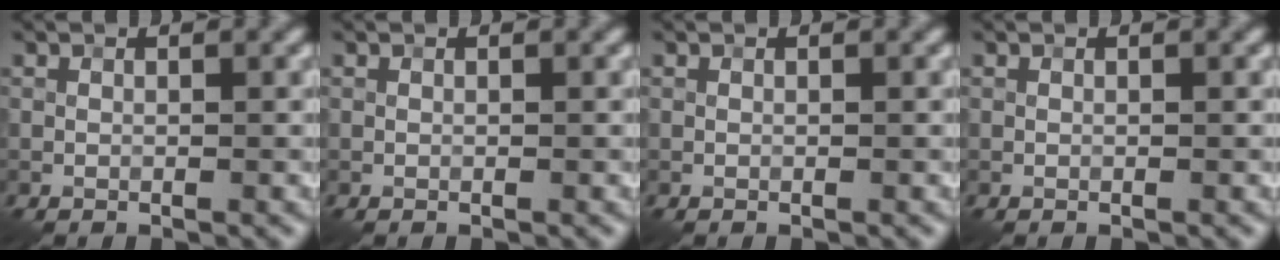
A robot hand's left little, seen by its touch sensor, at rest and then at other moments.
{"total": 0.0}
{"total": 0.0}
{"total": 0.0}